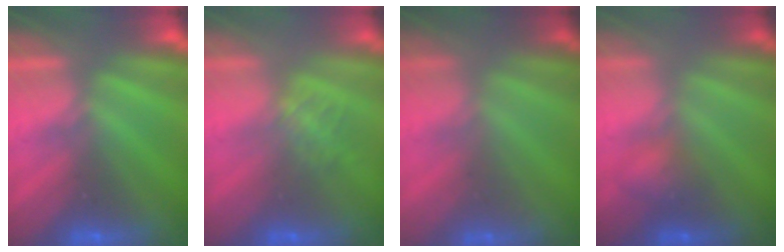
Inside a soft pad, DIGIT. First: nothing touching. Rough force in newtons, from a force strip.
{"total": 1.3}
{"total": 1.8}
{"total": 2.8}